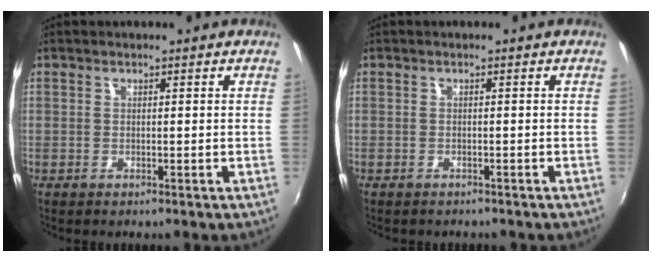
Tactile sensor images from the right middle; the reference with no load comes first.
{"total": 1.3, "force": [-1.2, 0.5, 0.3], "torque": [-0.011, -0.003, -0.014]}